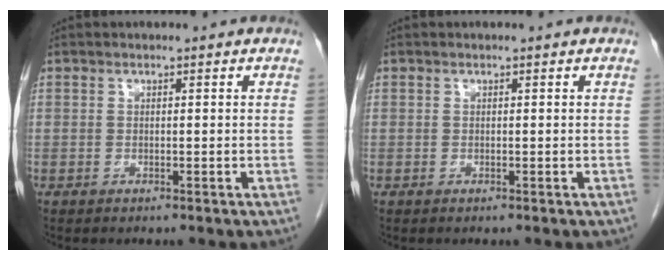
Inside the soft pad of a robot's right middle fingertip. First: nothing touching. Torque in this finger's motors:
{"motor_torque": [0.00, 0.00, 0.00, 0.00]}